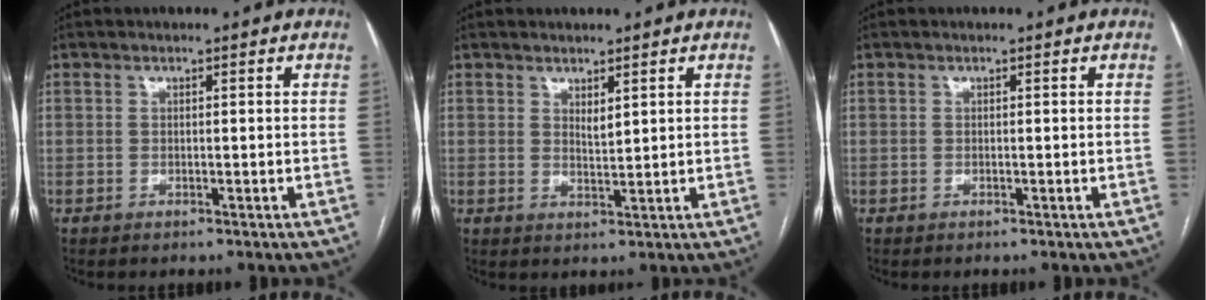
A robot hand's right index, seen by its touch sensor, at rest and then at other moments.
{"total": 1.8, "force": [1.2, 0.4, 1.3], "torque": [-0.025, -0.007, 0.027]}
{"total": 0.0}